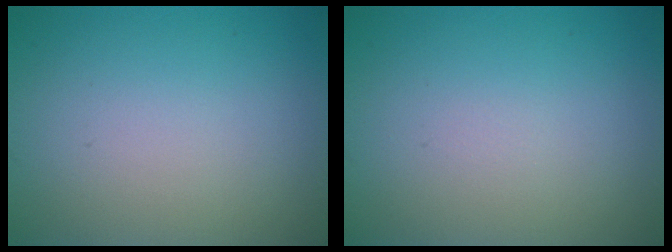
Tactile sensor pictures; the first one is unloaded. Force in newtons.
{"total": 0.0}